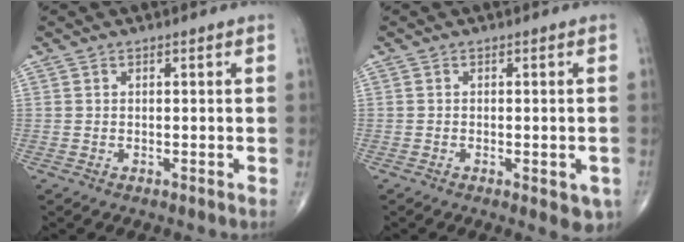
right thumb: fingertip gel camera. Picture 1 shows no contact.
{"total": 4.5, "force": [-1.7, 1.6, 3.8], "torque": [-0.034, -0.006, -0.018]}